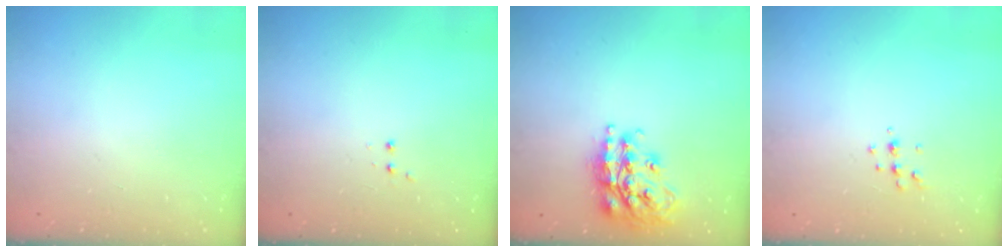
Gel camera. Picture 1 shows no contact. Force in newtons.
{"total": 2.8, "press": 2.8, "slide": 0.6}
{"total": 18.0, "press": 17.9, "slide": 1.6}
{"total": 4.9, "press": 4.8, "slide": 1.1}